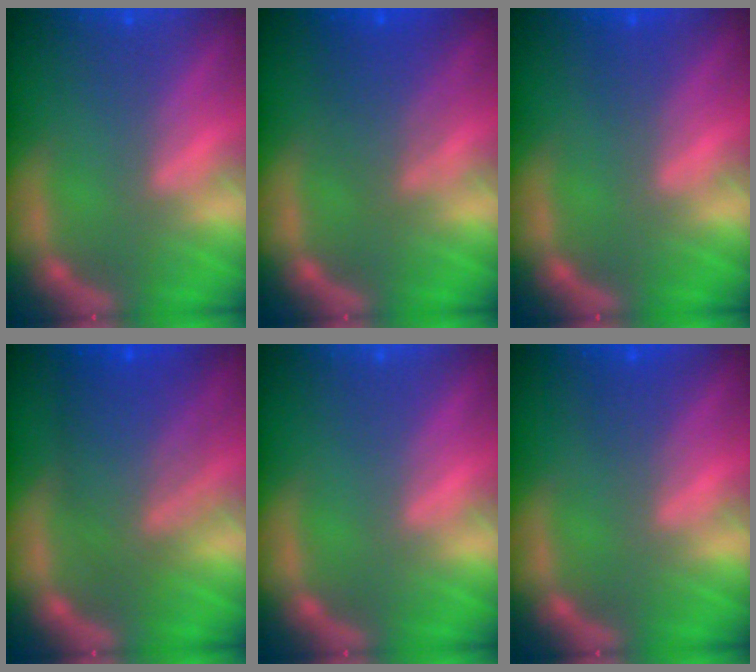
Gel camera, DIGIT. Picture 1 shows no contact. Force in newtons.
{"total": 4.1}
{"total": 1.0}
{"total": 7.1}
{"total": 0.0}
{"total": 1.5}